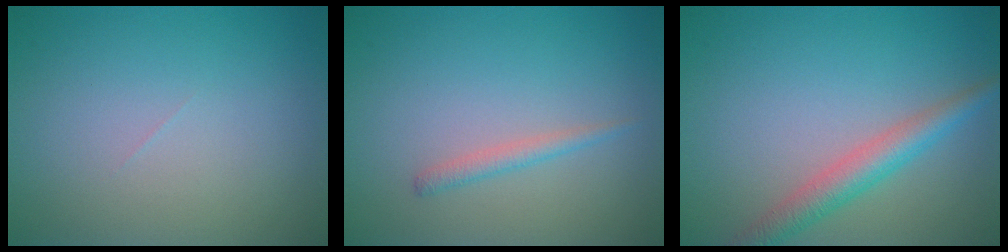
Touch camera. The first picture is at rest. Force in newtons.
{"total": 1.2, "press": 1.2, "slide": 0.1}
{"total": 3.4, "press": 3.4, "slide": 0.1}